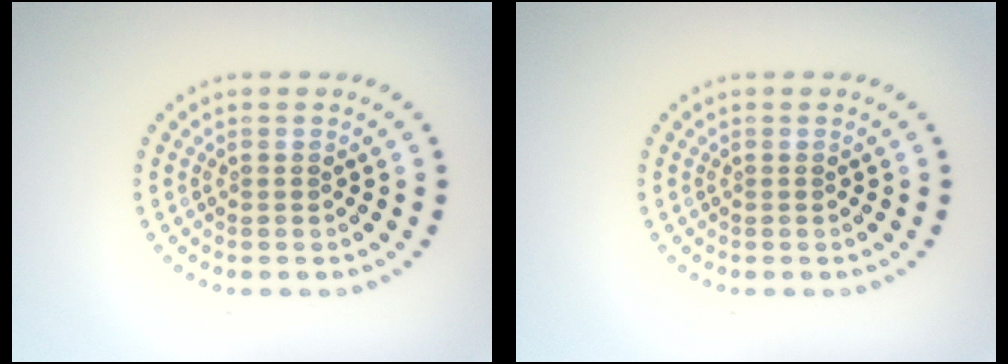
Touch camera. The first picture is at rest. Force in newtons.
{"total": 0.0}